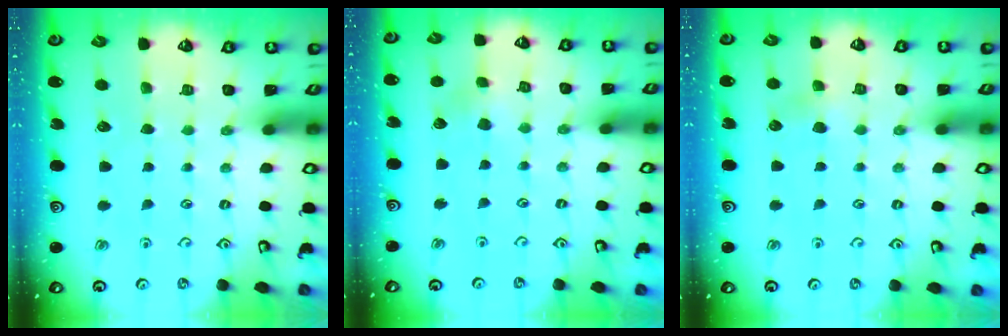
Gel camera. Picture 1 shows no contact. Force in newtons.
{"total": 3.3, "press": 3.3, "slide": 0.3}
{"total": 4.4, "press": 4.4, "slide": 0.5}